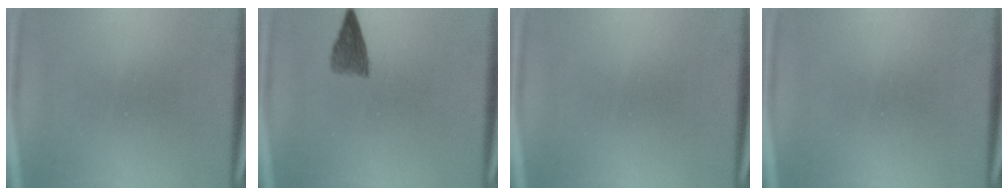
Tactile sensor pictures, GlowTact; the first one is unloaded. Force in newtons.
{"total": 3.0}
{"total": 0.0}
{"total": 0.0}